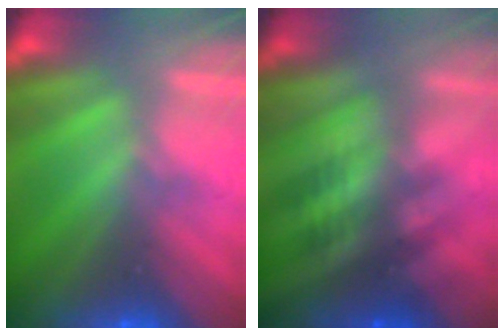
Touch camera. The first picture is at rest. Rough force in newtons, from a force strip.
{"total": 2.4}